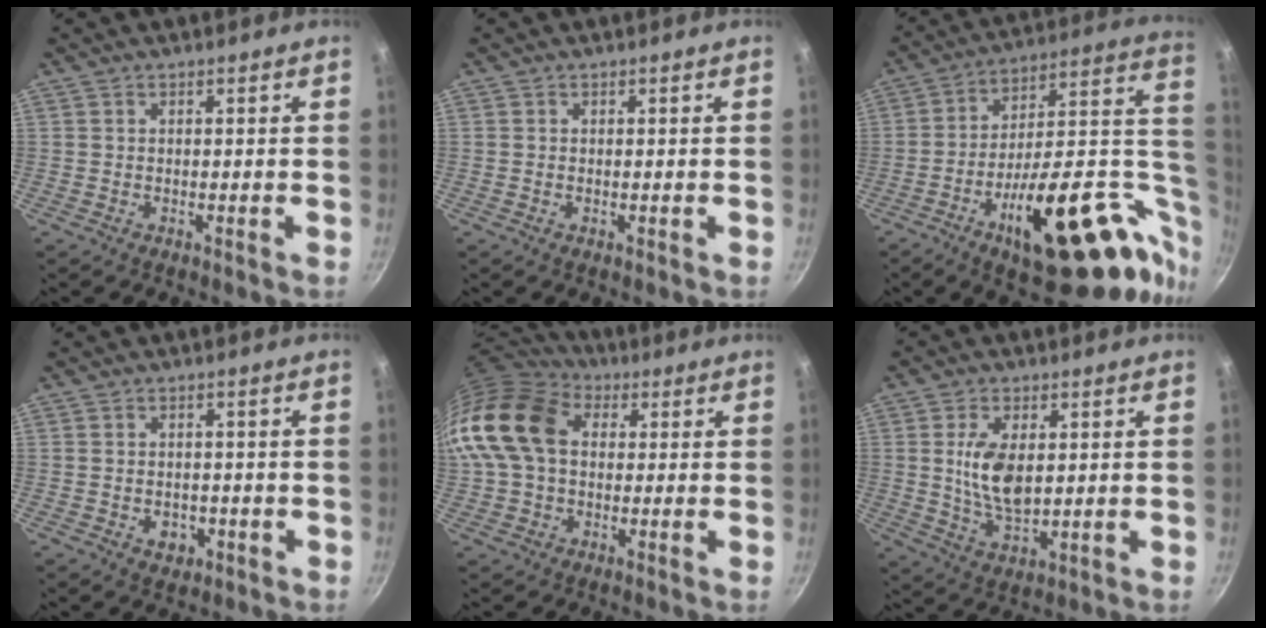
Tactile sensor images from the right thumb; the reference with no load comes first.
{"total": 0.0}
{"total": 31.7, "force": [-6.2, 13.8, 27.9], "torque": [-0.356, 0.023, -0.082]}
{"total": 3.8, "force": [-1.3, 2.9, 2.1], "torque": [-0.021, 0.011, -0.010]}
{"total": 17.3, "force": [2.2, 12.7, 11.6], "torque": [-0.214, 0.031, 0.026]}
{"total": 9.7, "force": [1.5, 5.3, 8.0], "torque": [-0.144, -0.015, 0.033]}